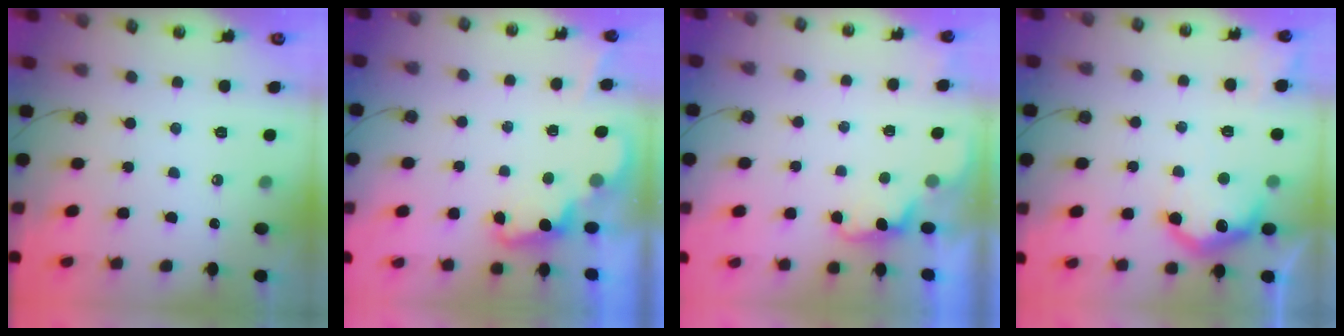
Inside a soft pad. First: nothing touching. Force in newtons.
{"total": 2.2, "press": 2.2, "slide": 0.5}
{"total": 1.6, "press": 1.3, "slide": 0.8}
{"total": 13.4, "press": 13.4, "slide": 1.0}